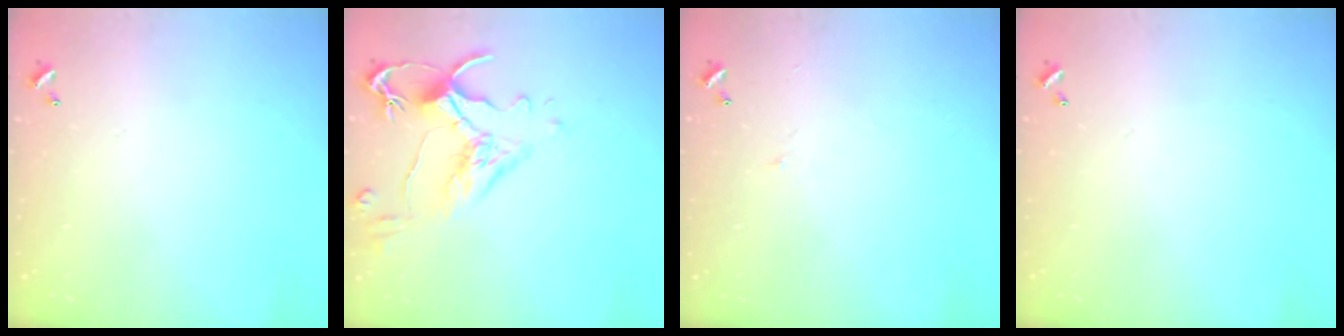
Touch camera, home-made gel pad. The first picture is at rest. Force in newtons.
{"total": 2.5, "press": 2.1, "slide": 1.2}
{"total": 0.9, "press": 0.6, "slide": 0.6}
{"total": 0.0}